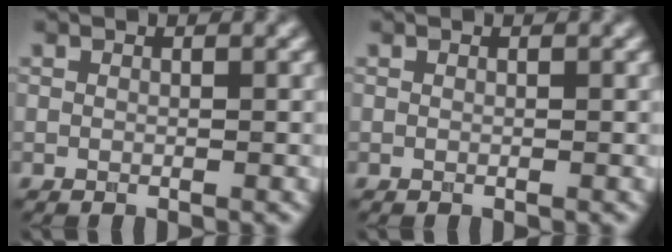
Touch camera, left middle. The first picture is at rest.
{"total": 0.0}